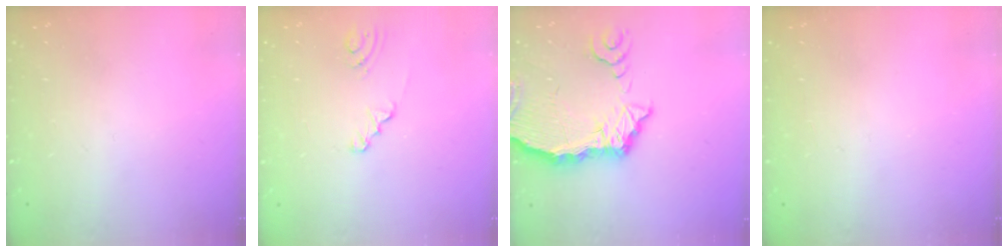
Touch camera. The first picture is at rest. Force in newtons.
{"total": 2.2, "press": 2.2, "slide": 0.3}
{"total": 11.4, "press": 11.3, "slide": 1.4}
{"total": 0.0}